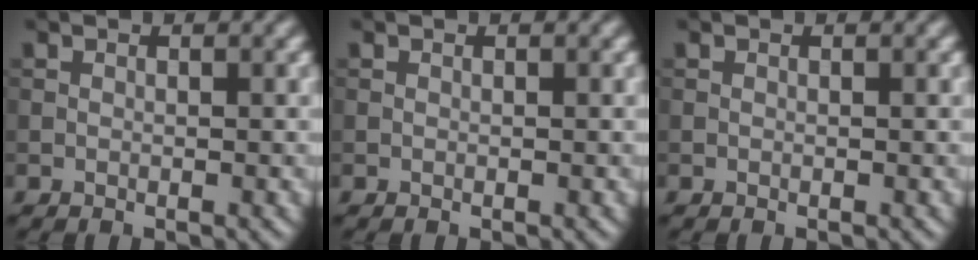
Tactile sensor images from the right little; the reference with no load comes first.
{"total": 0.0}
{"total": 0.0}